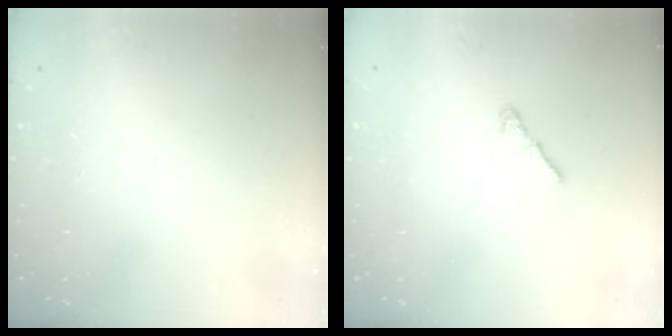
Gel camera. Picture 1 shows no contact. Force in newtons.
{"total": 1.3, "press": 1.2, "slide": 0.6}